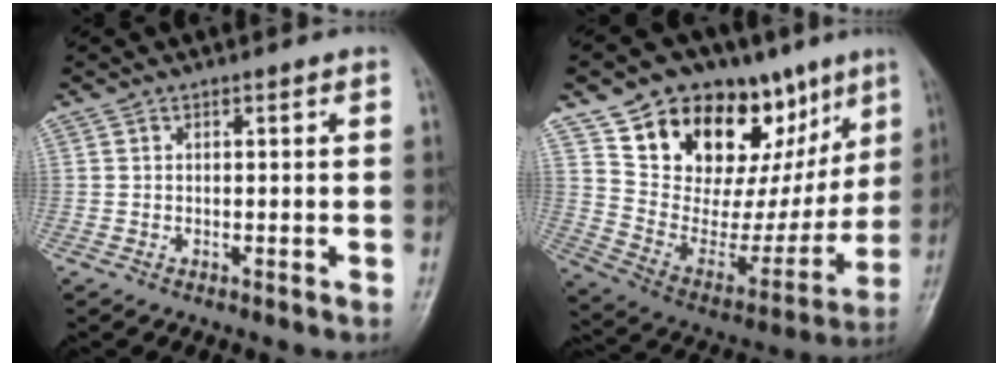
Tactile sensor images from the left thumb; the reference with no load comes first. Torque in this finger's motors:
{"motor_torque": [0.29, 0.73, 0.68, -1.16, 0.11]}